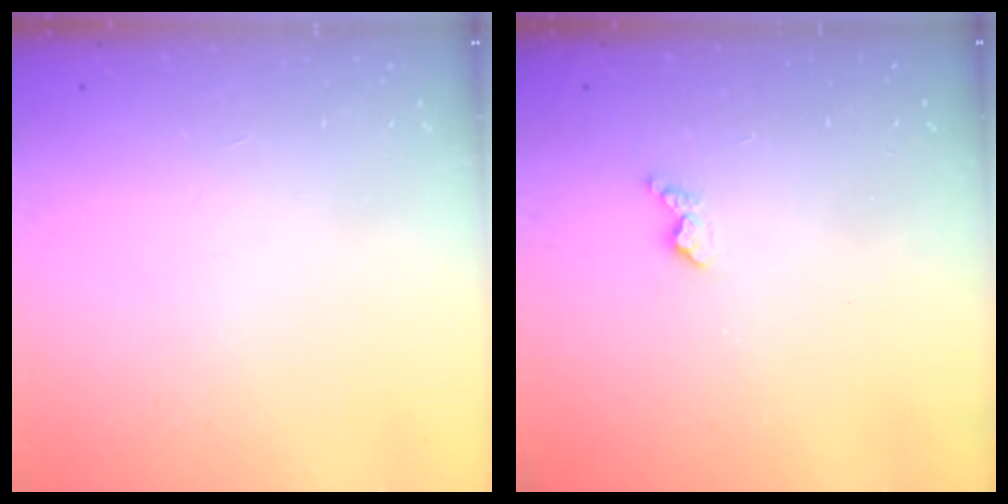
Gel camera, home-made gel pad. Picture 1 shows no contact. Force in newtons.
{"total": 3.0, "press": 3.0, "slide": 0.5}